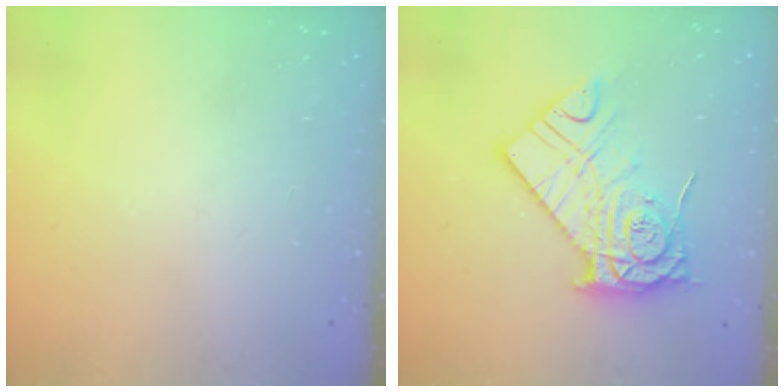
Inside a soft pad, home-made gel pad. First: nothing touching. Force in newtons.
{"total": 14.9, "press": 14.8, "slide": 1.1}